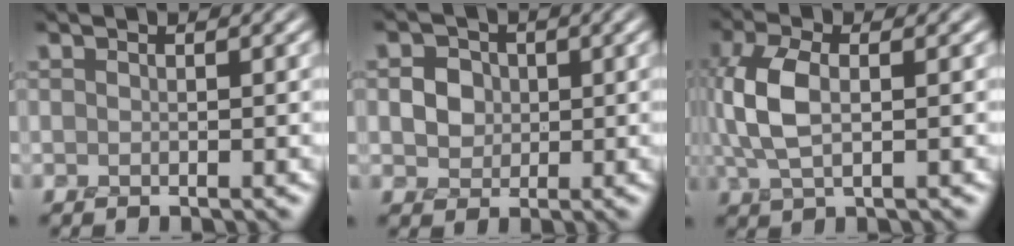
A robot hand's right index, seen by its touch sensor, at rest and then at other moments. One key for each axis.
{"total": 2.9, "fx": 0.1, "fy": 2.5, "fz": 1.3, "tx": -0.012, "ty": 0.001, "tz": -0.011}
{"total": 4.3, "fx": 0.3, "fy": 2.0, "fz": 3.8, "tx": -0.095, "ty": 0.003, "tz": 0.007}